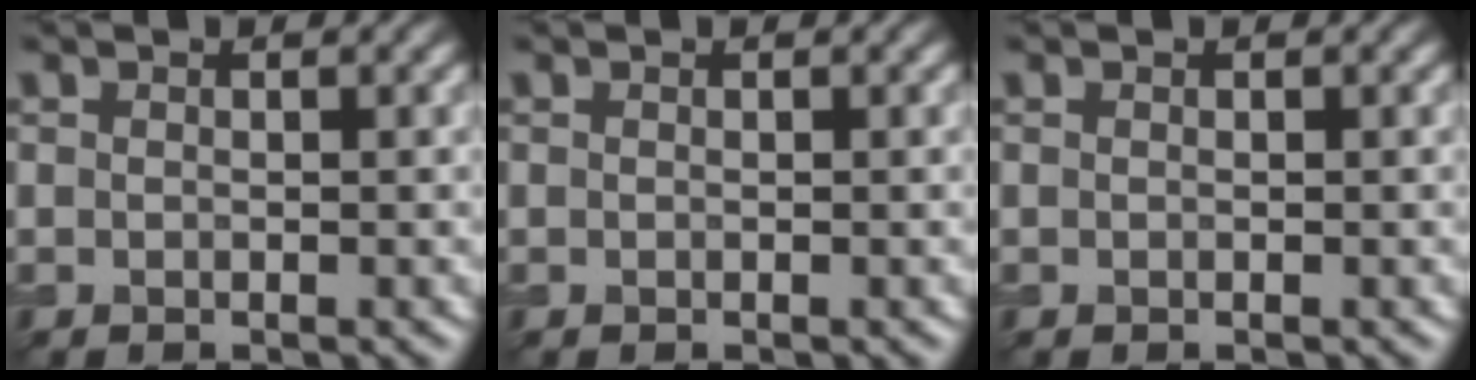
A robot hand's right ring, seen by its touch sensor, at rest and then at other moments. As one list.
[{"total": 0.0}, {"total": 0.0}]